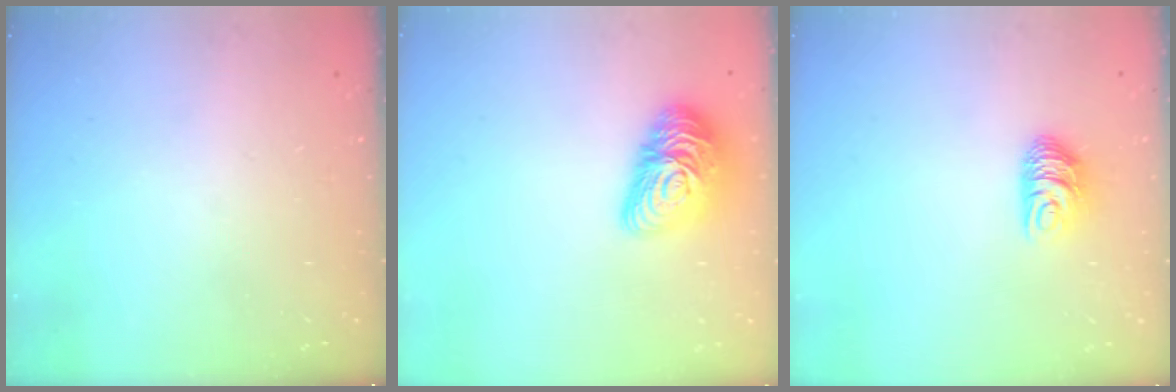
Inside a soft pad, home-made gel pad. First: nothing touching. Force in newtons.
{"total": 14.2, "press": 14.2, "slide": 0.8}
{"total": 7.3, "press": 7.3, "slide": 0.8}